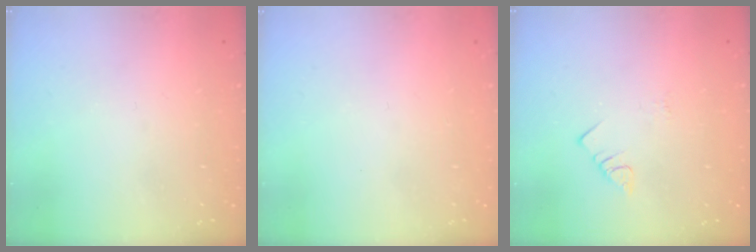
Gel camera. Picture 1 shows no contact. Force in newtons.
{"total": 1.5, "press": 1.5, "slide": 0.1}
{"total": 2.4, "press": 2.3, "slide": 0.4}